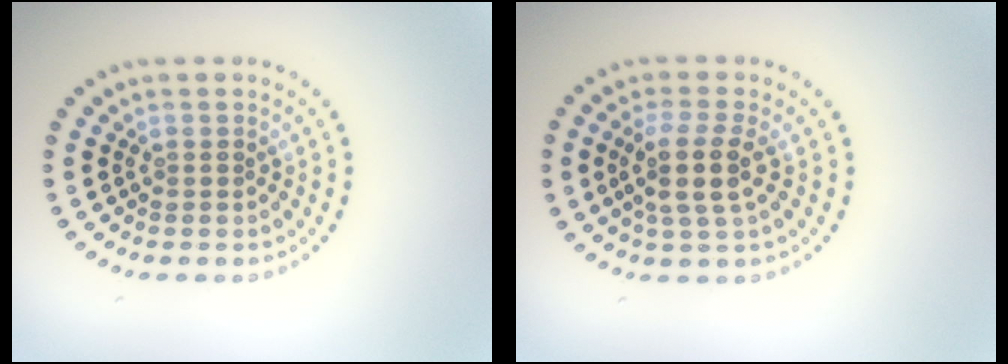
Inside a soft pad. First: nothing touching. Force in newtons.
{"total": 3.4, "press": 2.9, "slide": 1.7}